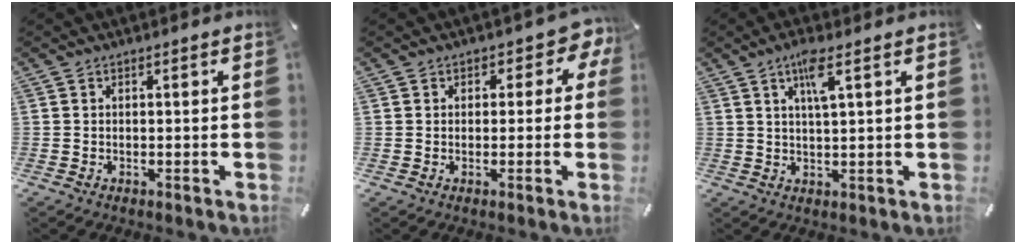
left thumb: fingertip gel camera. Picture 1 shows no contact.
{"total": 4.9, "force": [1.1, 3.8, 2.9], "torque": [-0.029, -0.004, 0.013]}
{"total": 5.9, "force": [2.8, 0.8, 5.1], "torque": [-0.099, 0.000, 0.044]}